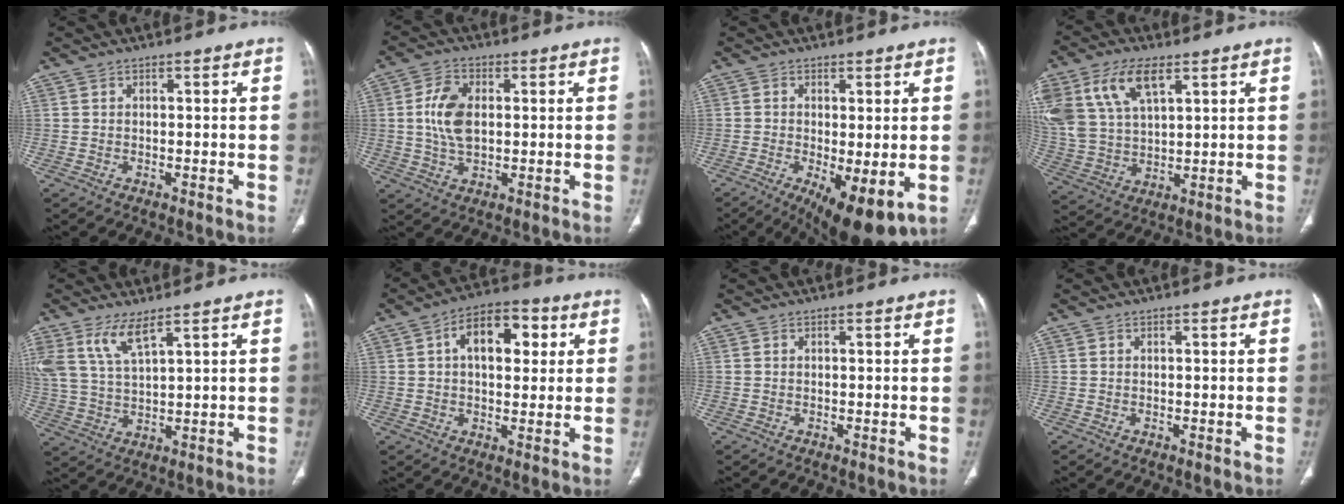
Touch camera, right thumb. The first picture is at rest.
{"total": 8.2, "force": [0.9, 4.9, 6.5], "torque": [-0.127, 0.001, 0.018]}
{"total": 11.8, "force": [-3.6, 4.3, 10.4], "torque": [-0.160, -0.021, -0.043]}
{"total": 16.2, "force": [7.7, 8.6, 11.4], "torque": [-0.240, -0.010, 0.156]}
{"total": 7.7, "force": [4.9, 2.1, 5.5], "torque": [-0.125, -0.018, 0.112]}
{"total": 11.9, "force": [3.2, 6.8, 9.2], "torque": [-0.114, 0.015, 0.044]}
{"total": 0.0}
{"total": 0.0}